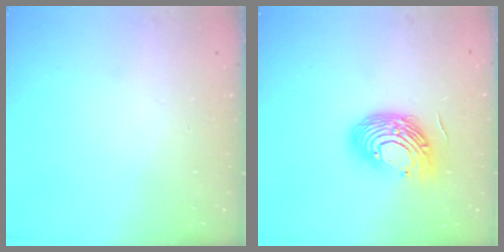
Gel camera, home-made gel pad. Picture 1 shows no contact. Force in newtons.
{"total": 13.8, "press": 13.7, "slide": 1.8}